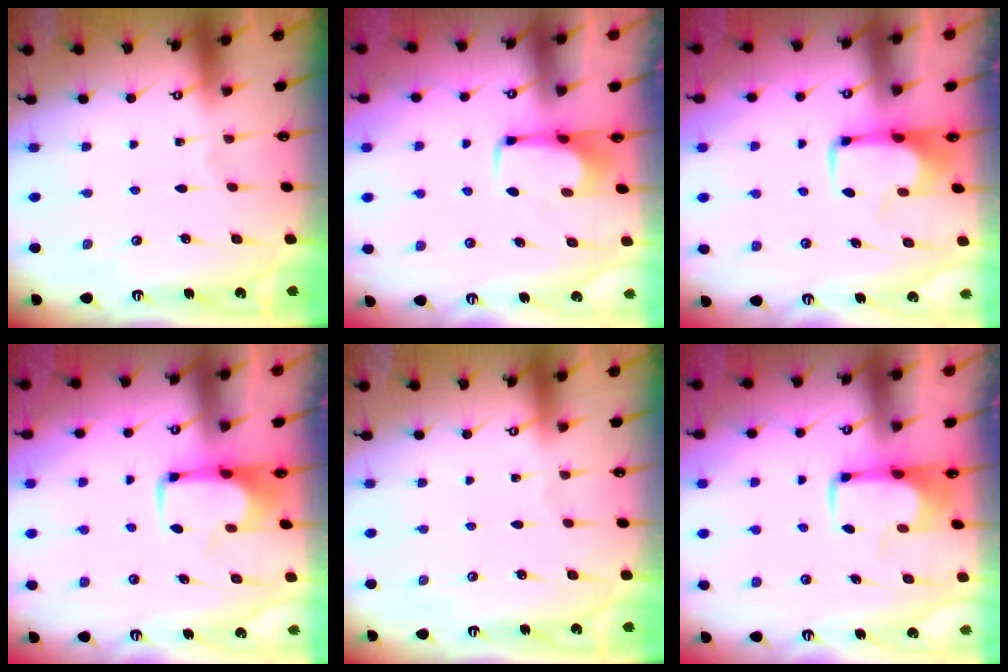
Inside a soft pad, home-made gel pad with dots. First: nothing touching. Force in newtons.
{"total": 1.5, "press": 1.4, "slide": 0.5}
{"total": 2.0, "press": 1.9, "slide": 0.5}
{"total": 2.0, "press": 1.9, "slide": 0.5}
{"total": 0.0}
{"total": 1.7, "press": 1.6, "slide": 0.4}